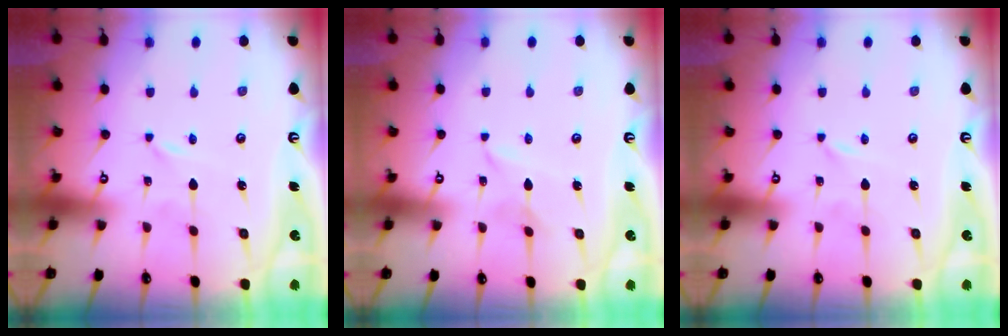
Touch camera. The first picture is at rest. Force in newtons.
{"total": 1.9, "press": 1.9, "slide": 0.3}
{"total": 0.0}